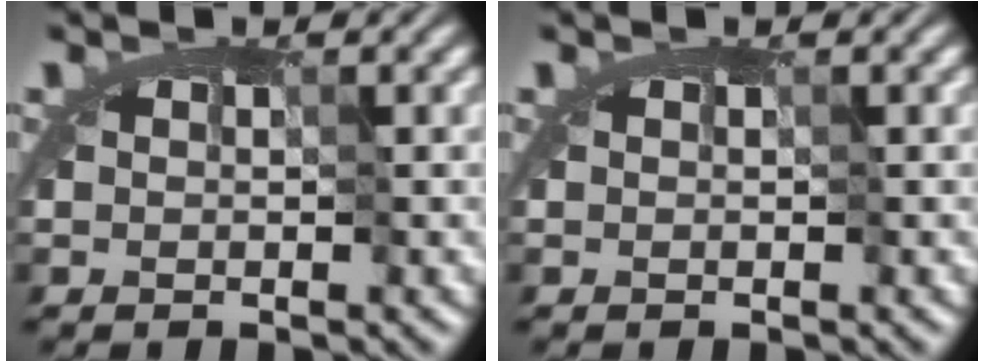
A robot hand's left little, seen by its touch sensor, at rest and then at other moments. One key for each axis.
{"total": 0.0}